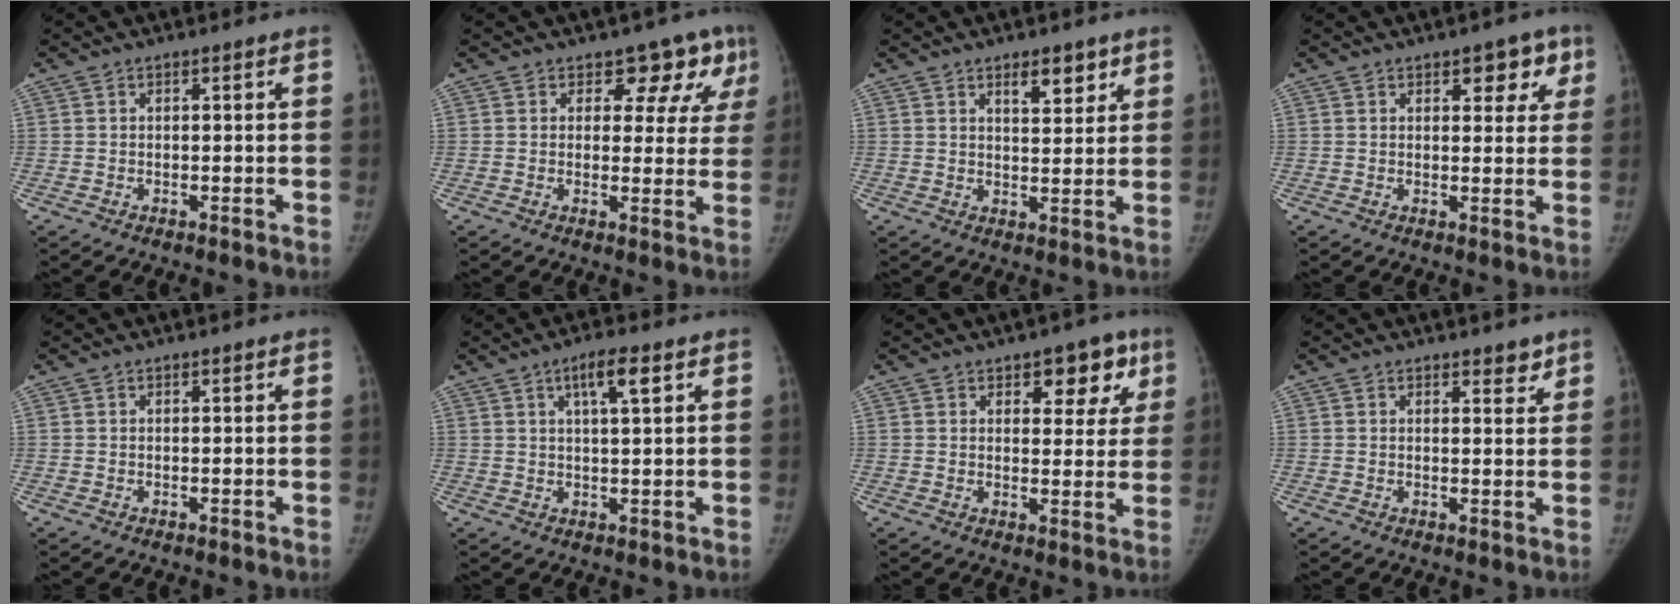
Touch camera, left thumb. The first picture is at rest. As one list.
[{"total": 8.1, "force": [5.1, 5.4, 3.2], "torque": [0.008, -0.022, 0.045]}, {"total": 5.5, "force": [3.4, 2.4, 3.6], "torque": [-0.030, -0.022, 0.051]}, {"total": 5.8, "force": [2.9, 3.3, 3.7], "torque": [-0.007, -0.010, 0.032]}, {"total": 0.0}, {"total": 5.1, "force": [2.3, 1.0, 4.5], "torque": [-0.076, -0.001, 0.041]}, {"total": 7.8, "force": [4.1, 4.6, 4.9], "torque": [-0.016, -0.014, 0.048]}, {"total": 2.4, "force": [1.9, 1.1, 1.0], "torque": [0.001, -0.013, 0.025]}]